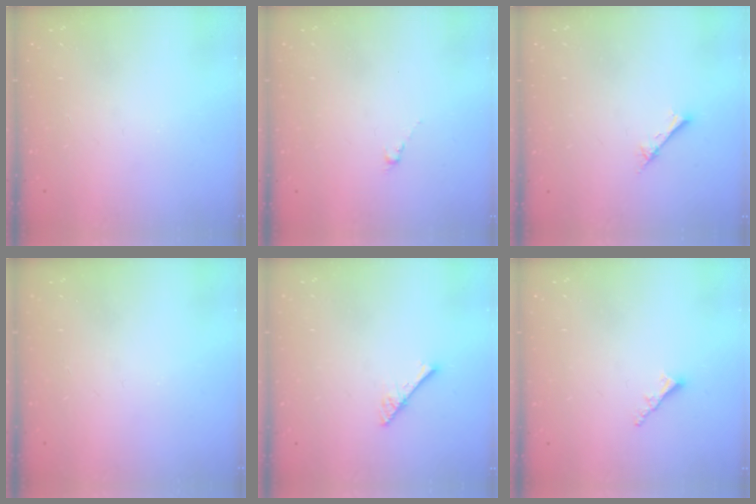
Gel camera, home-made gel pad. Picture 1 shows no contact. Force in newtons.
{"total": 0.5, "press": 0.3, "slide": 0.4}
{"total": 2.7, "press": 2.6, "slide": 0.3}
{"total": 0.0}
{"total": 2.9, "press": 2.9, "slide": 0.2}
{"total": 2.3, "press": 2.2, "slide": 0.6}